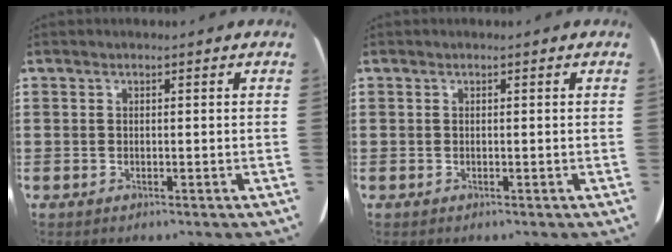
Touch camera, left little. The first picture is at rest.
{"total": 0.0}